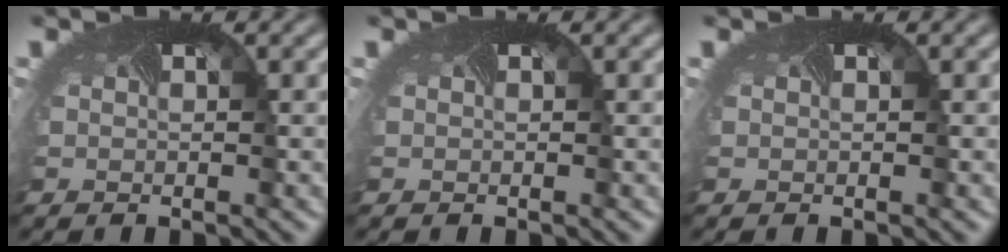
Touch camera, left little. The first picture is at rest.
{"total": 0.0}
{"total": 0.0}